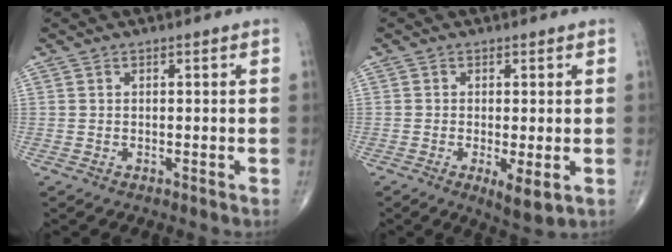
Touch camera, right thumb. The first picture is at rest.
{"total": 5.0, "force": [-1.3, 1.4, 4.6], "torque": [-0.077, -0.016, -0.020]}